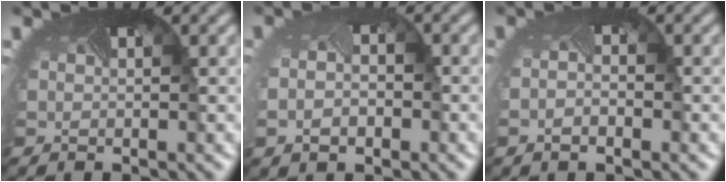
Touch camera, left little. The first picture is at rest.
{"total": 2.9, "force": [-0.7, 2.0, 2.0], "torque": [-0.047, -0.014, -0.008]}
{"total": 1.4, "force": [-0.6, 0.5, 1.1], "torque": [-0.023, -0.010, -0.009]}